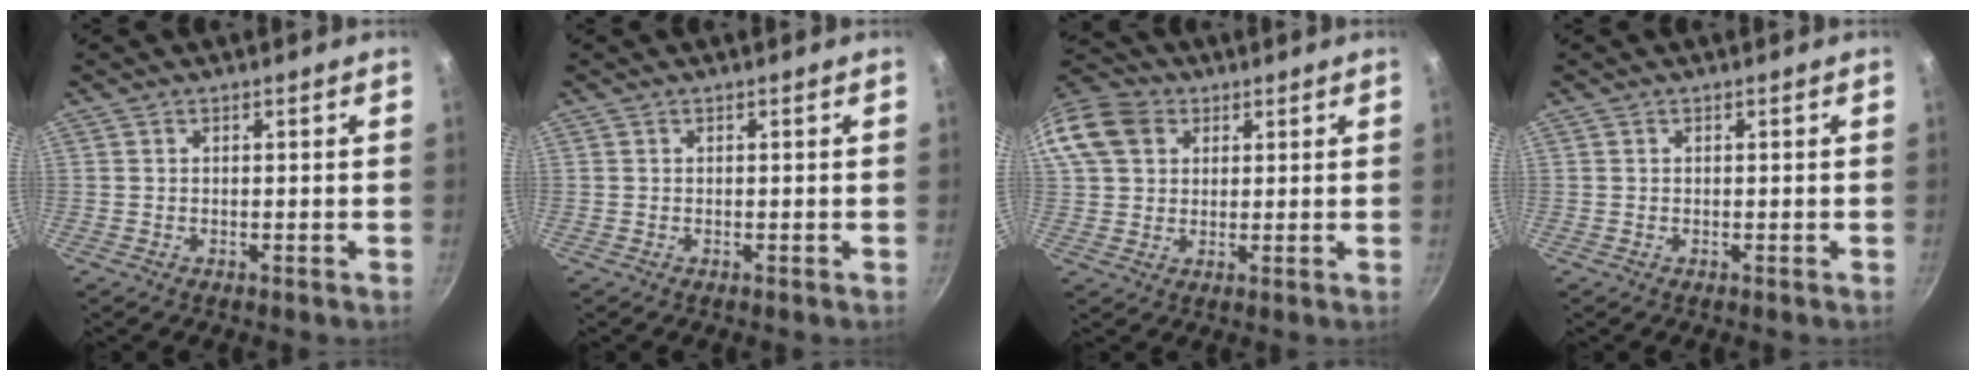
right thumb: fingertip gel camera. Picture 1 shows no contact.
{"total": 0.0}
{"total": 14.6, "force": [4.8, 11.6, 7.4], "torque": [-0.153, 0.025, 0.078]}
{"total": 0.0}